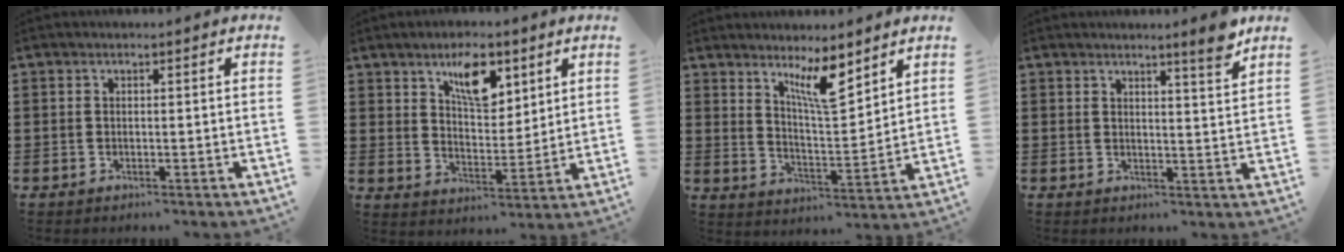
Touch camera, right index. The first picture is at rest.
{"total": 8.0, "force": [4.6, 3.7, 5.4], "torque": [-0.089, -0.003, 0.075]}
{"total": 7.7, "force": [5.7, 1.6, 5.0], "torque": [-0.096, -0.021, 0.098]}
{"total": 4.4, "force": [3.7, -0.6, 2.2], "torque": [-0.046, -0.011, 0.063]}